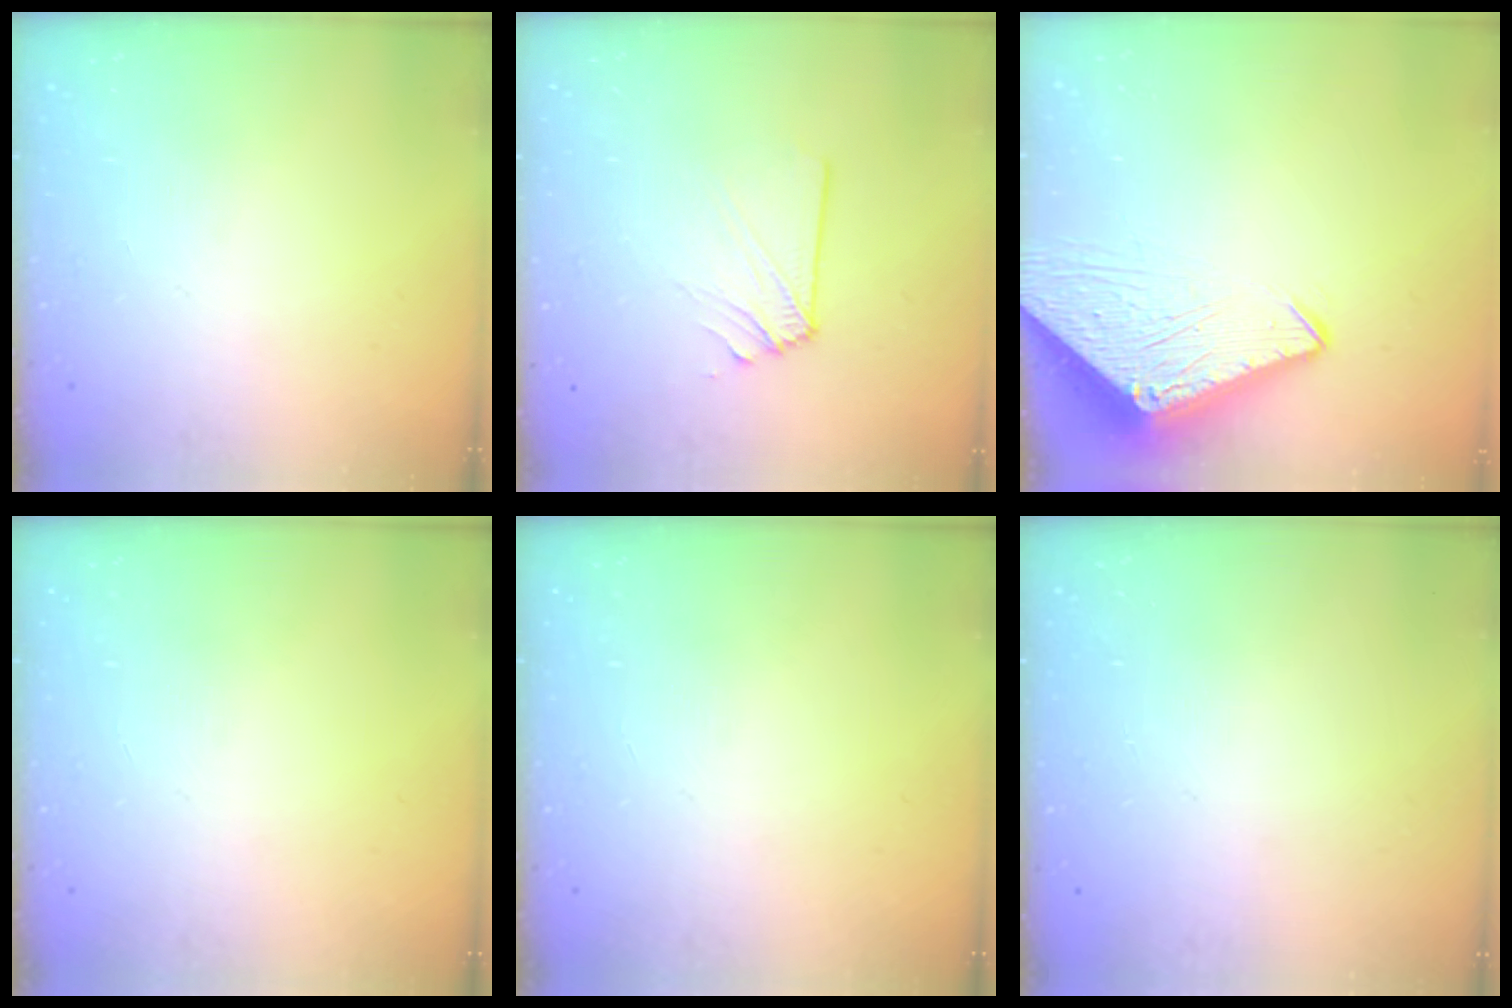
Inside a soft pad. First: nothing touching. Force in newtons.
{"total": 2.9, "press": 2.8, "slide": 0.5}
{"total": 7.1, "press": 7.0, "slide": 0.7}
{"total": 0.0}
{"total": 0.0}
{"total": 0.0}